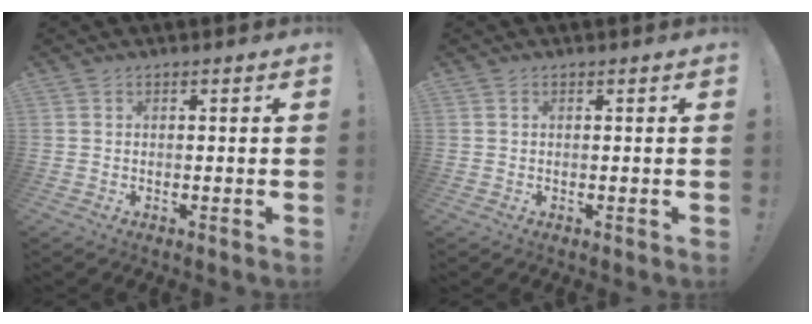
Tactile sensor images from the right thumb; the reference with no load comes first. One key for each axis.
{"total": 0.0}